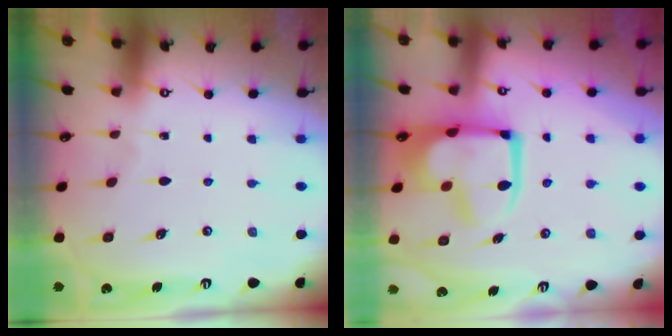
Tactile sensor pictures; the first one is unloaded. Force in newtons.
{"total": 12.2, "press": 12.2, "slide": 1.3}